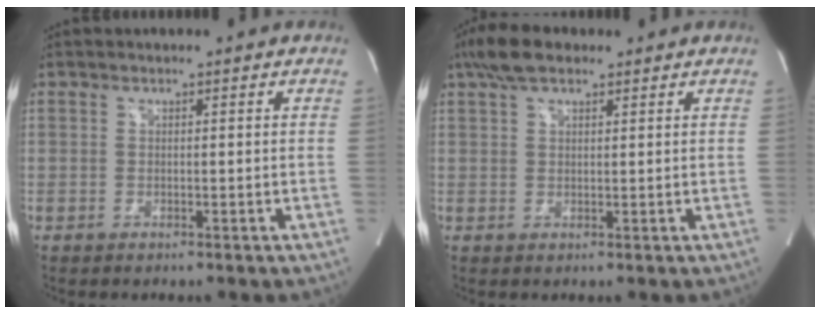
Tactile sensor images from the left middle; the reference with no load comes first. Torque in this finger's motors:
{"motor_torque": [0.56, -0.22, -0.05, 0.01]}